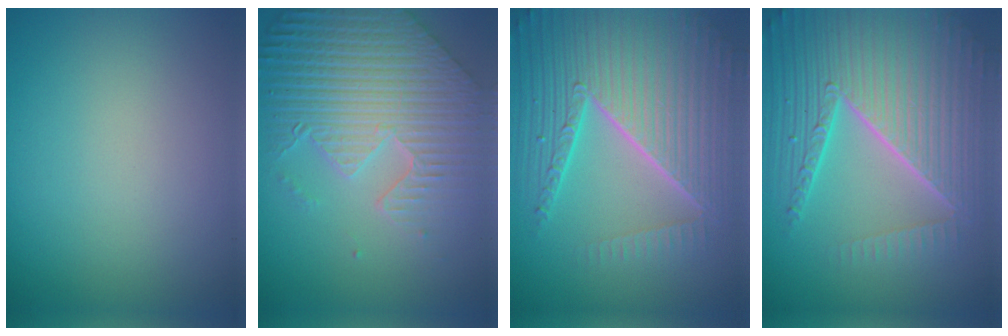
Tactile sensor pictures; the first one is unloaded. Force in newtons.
{"total": 9.3, "press": 6.6, "slide": 6.5}
{"total": 10.1, "press": 6.4, "slide": 7.8}
{"total": 10.1, "press": 6.4, "slide": 7.8}